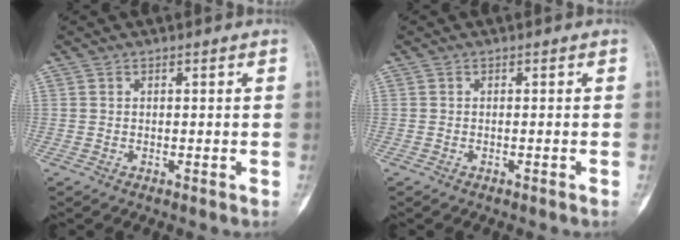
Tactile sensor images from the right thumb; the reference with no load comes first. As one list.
[{"total": 0.0}]